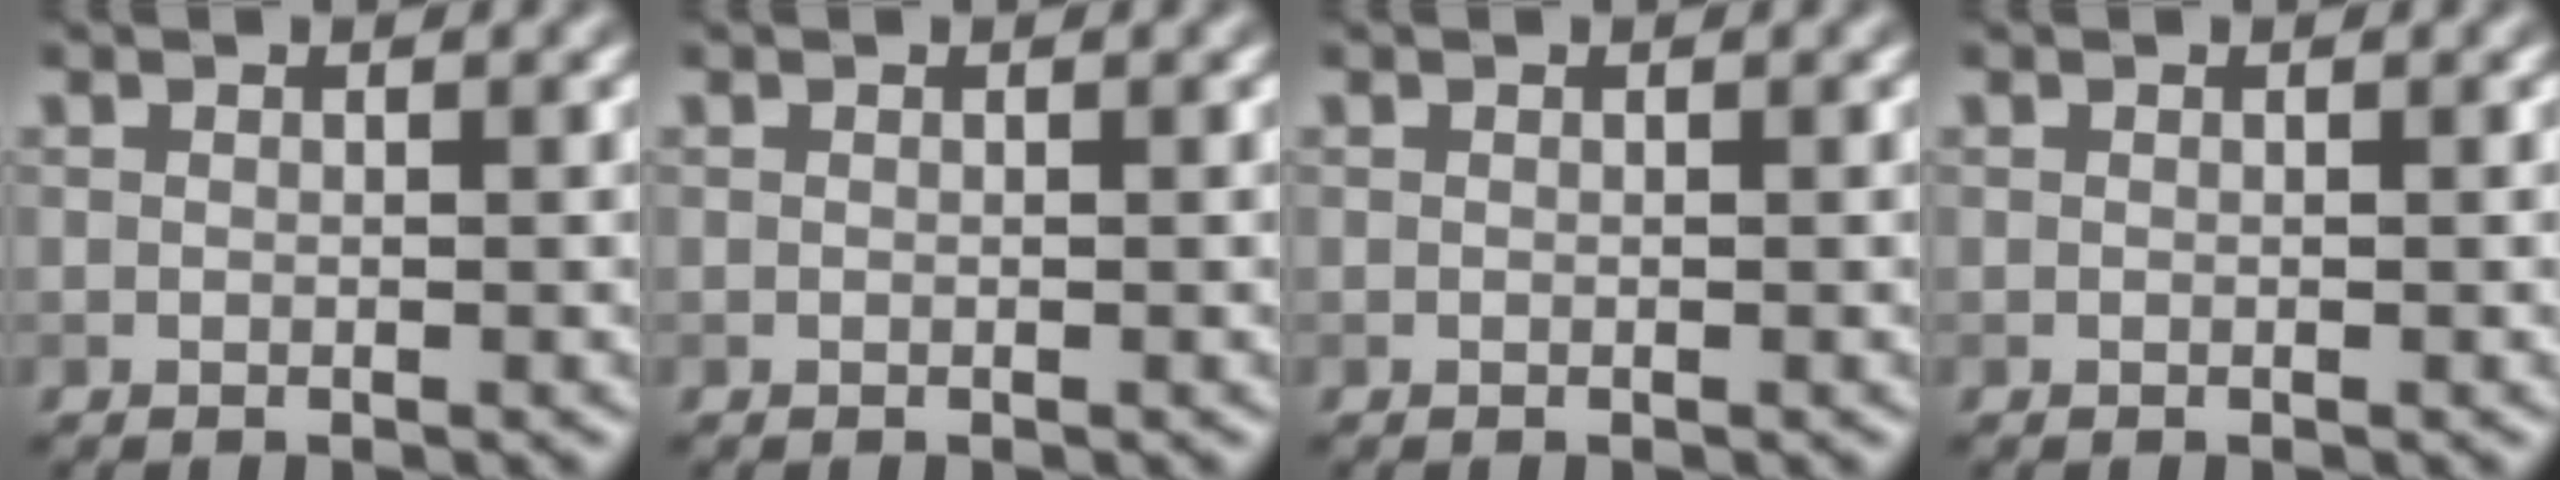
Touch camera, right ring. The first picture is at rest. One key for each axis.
{"total": 0.0}
{"total": 0.0}
{"total": 0.0}